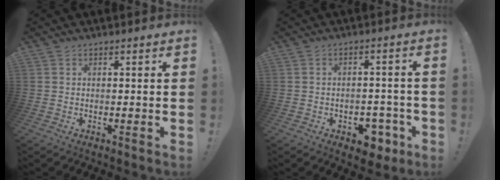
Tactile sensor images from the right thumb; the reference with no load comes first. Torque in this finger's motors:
{"motor_torque": [0.83, 0.67, 0.39, -0.54, -0.02]}